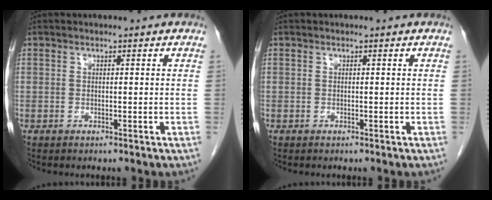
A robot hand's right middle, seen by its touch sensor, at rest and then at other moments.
{"total": 0.0}